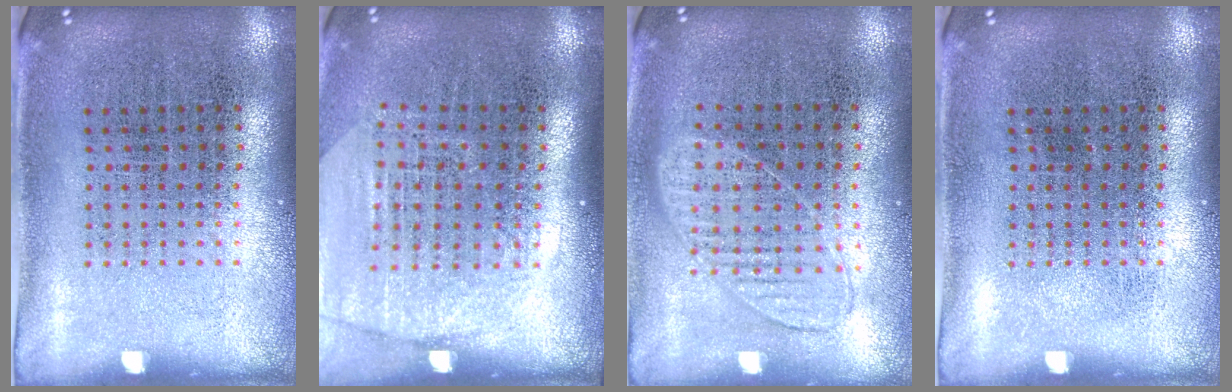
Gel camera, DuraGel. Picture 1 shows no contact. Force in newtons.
{"total": 1.8, "press": 1.6, "slide": 0.7}
{"total": 0.8, "press": 0.8, "slide": 0.3}
{"total": 0.0}